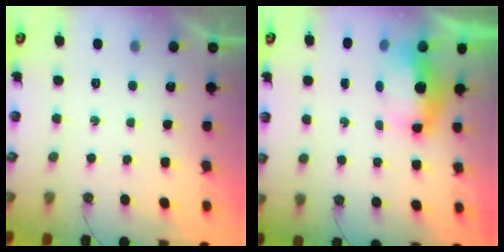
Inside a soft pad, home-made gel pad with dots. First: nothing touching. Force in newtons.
{"total": 6.7, "press": 6.6, "slide": 0.5}